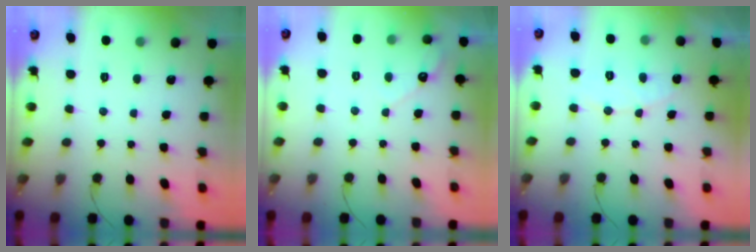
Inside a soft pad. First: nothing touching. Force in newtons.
{"total": 3.5, "press": 3.5, "slide": 0.2}
{"total": 5.3, "press": 5.3, "slide": 0.4}